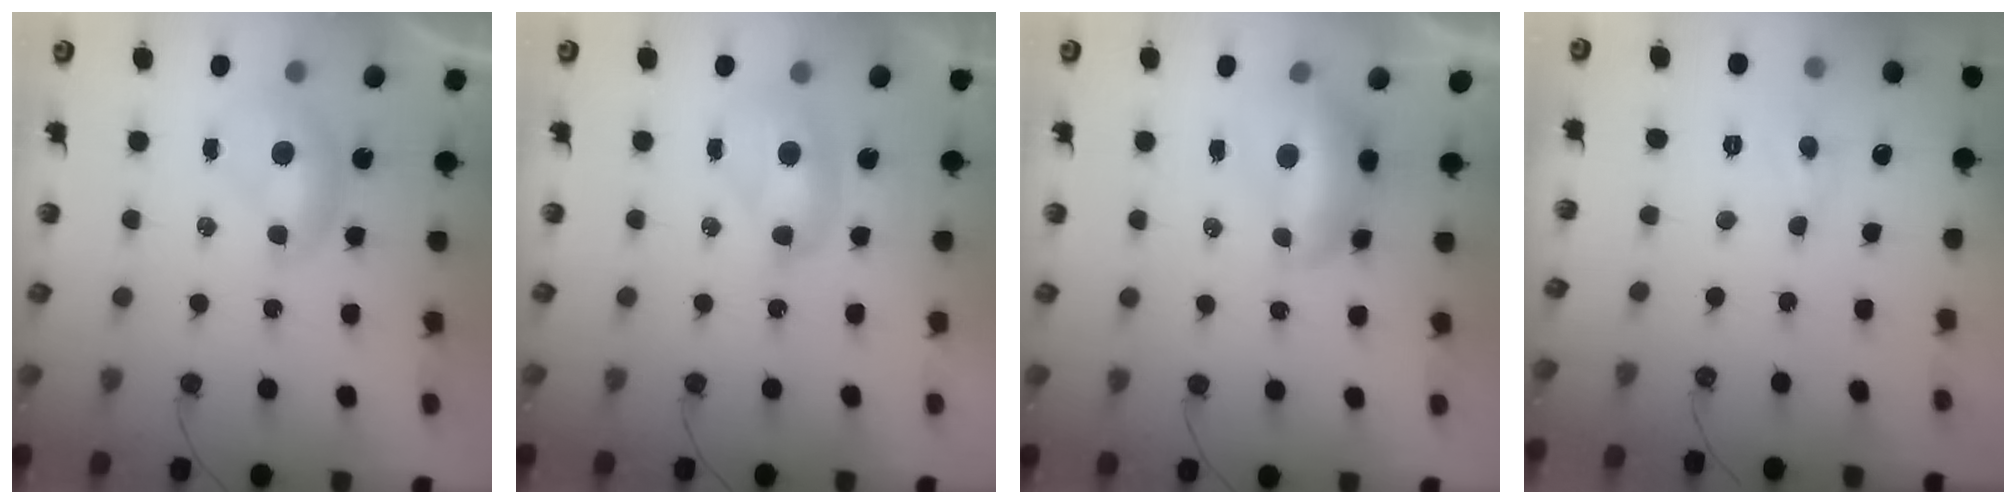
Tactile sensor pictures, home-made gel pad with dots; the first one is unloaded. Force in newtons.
{"total": 2.7, "press": 2.7, "slide": 0.1}
{"total": 2.7, "press": 2.5, "slide": 1.1}
{"total": 2.5, "press": 2.4, "slide": 0.8}